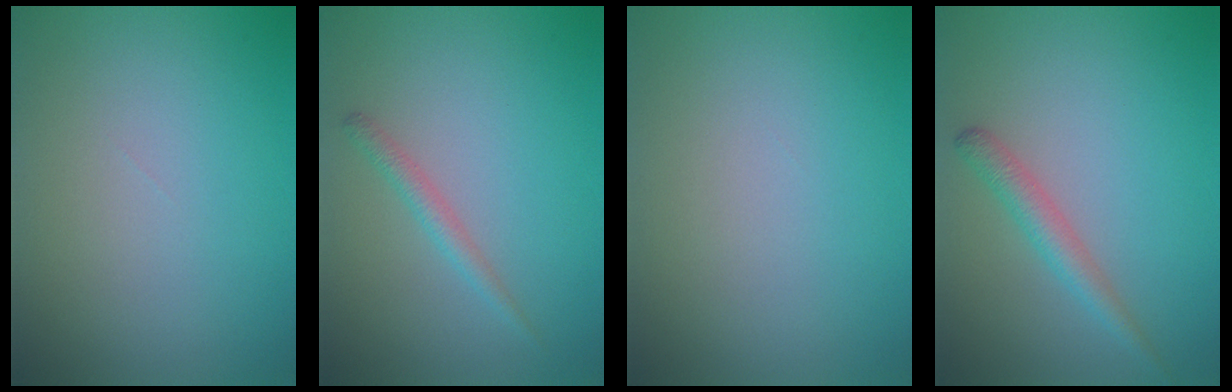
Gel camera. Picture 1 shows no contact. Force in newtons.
{"total": 1.4, "press": 1.4, "slide": 0.1}
{"total": 0.0}
{"total": 2.3, "press": 2.3, "slide": 0.1}